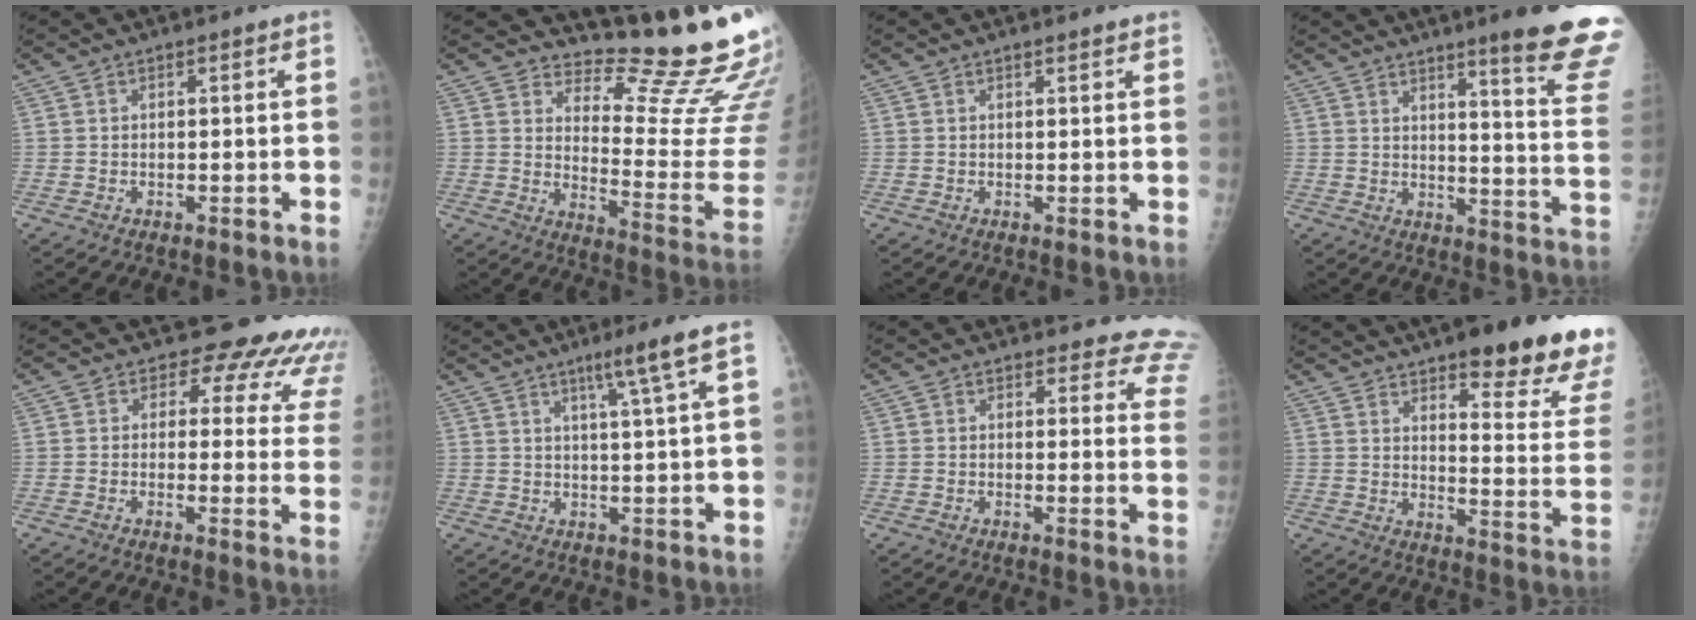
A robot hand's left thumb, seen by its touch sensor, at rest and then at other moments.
{"total": 17.2, "force": [15.2, 2.7, 7.8], "torque": [-0.070, -0.179, 0.193]}
{"total": 1.2, "force": [1.1, 0.2, 0.5], "torque": [-0.003, -0.002, 0.015]}
{"total": 17.9, "force": [13.1, 0.7, 12.1], "torque": [-0.127, -0.100, 0.162]}
{"total": 13.8, "force": [11.9, 6.3, 3.3], "torque": [0.019, -0.072, 0.098]}
{"total": 5.8, "force": [3.1, -1.2, 4.8], "torque": [-0.085, -0.018, 0.056]}
{"total": 11.7, "force": [10.6, 4.6, 1.7], "torque": [0.041, -0.073, 0.073]}
{"total": 22.3, "force": [15.9, 4.4, 15.0], "torque": [-0.169, -0.093, 0.204]}